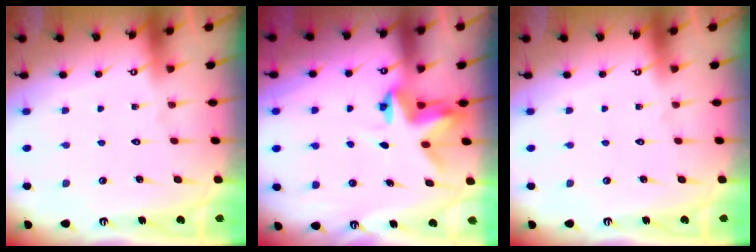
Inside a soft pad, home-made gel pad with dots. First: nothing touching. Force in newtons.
{"total": 4.1, "press": 4.1, "slide": 0.2}
{"total": 0.0}